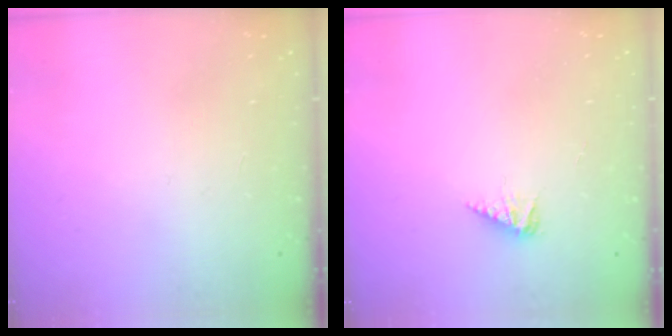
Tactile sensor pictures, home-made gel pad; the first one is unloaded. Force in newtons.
{"total": 2.5, "press": 2.5, "slide": 0.4}